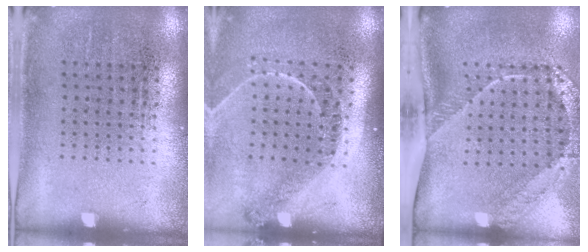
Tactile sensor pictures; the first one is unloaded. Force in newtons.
{"total": 1.3, "press": 1.3, "slide": 0.2}
{"total": 2.7, "press": 1.8, "slide": 2.0}